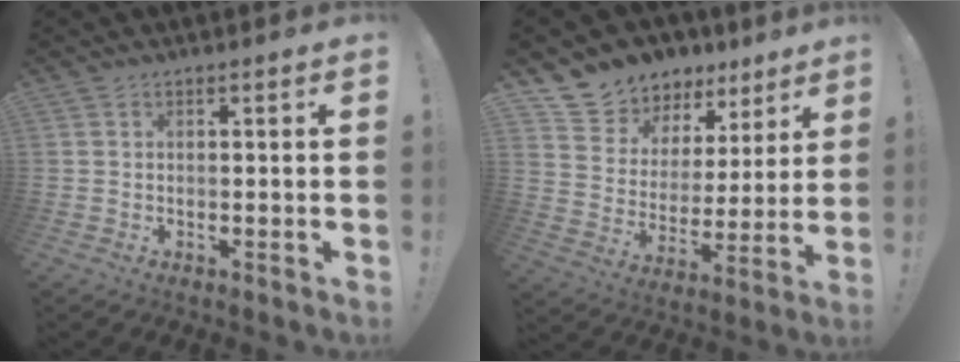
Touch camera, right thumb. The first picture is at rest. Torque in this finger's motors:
{"motor_torque": [0.96, 0.99, 0.12, 0.11, 0.01]}